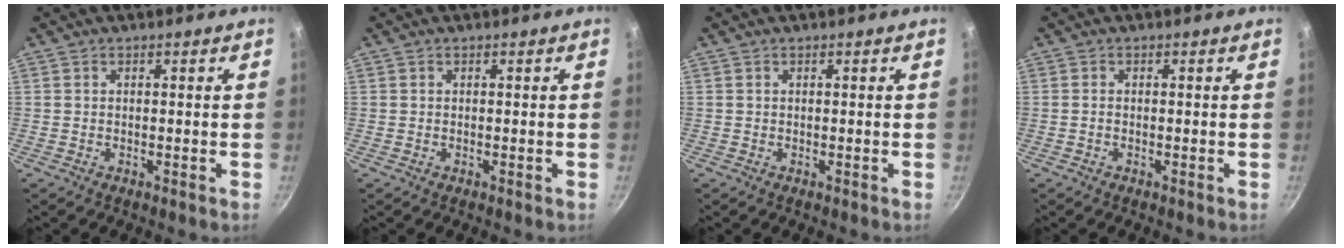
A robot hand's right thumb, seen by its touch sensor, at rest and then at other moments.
{"total": 0.0}
{"total": 0.0}
{"total": 0.6, "force": [-0.3, 0.3, 0.5], "torque": [-0.010, 0.004, -0.008]}